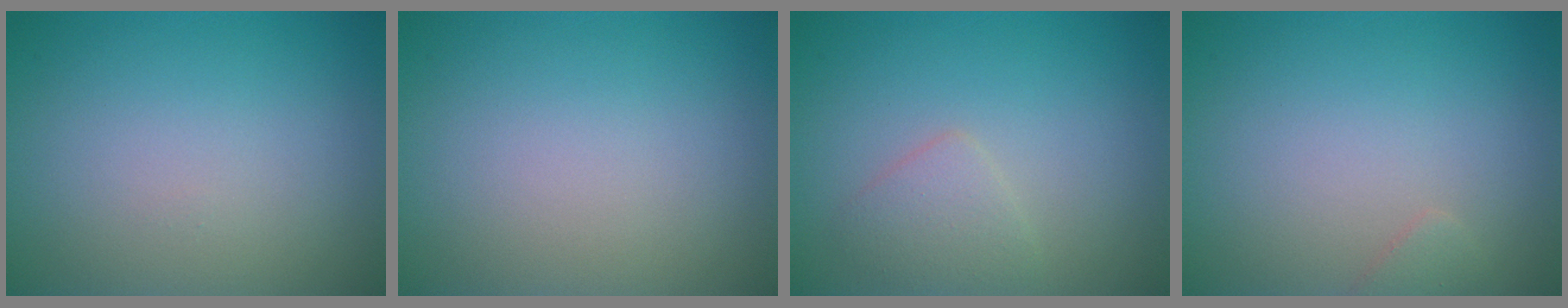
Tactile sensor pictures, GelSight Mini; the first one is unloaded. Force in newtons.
{"total": 0.0}
{"total": 1.8, "press": 1.8, "slide": 0.1}
{"total": 0.8, "press": 0.8, "slide": 0.1}